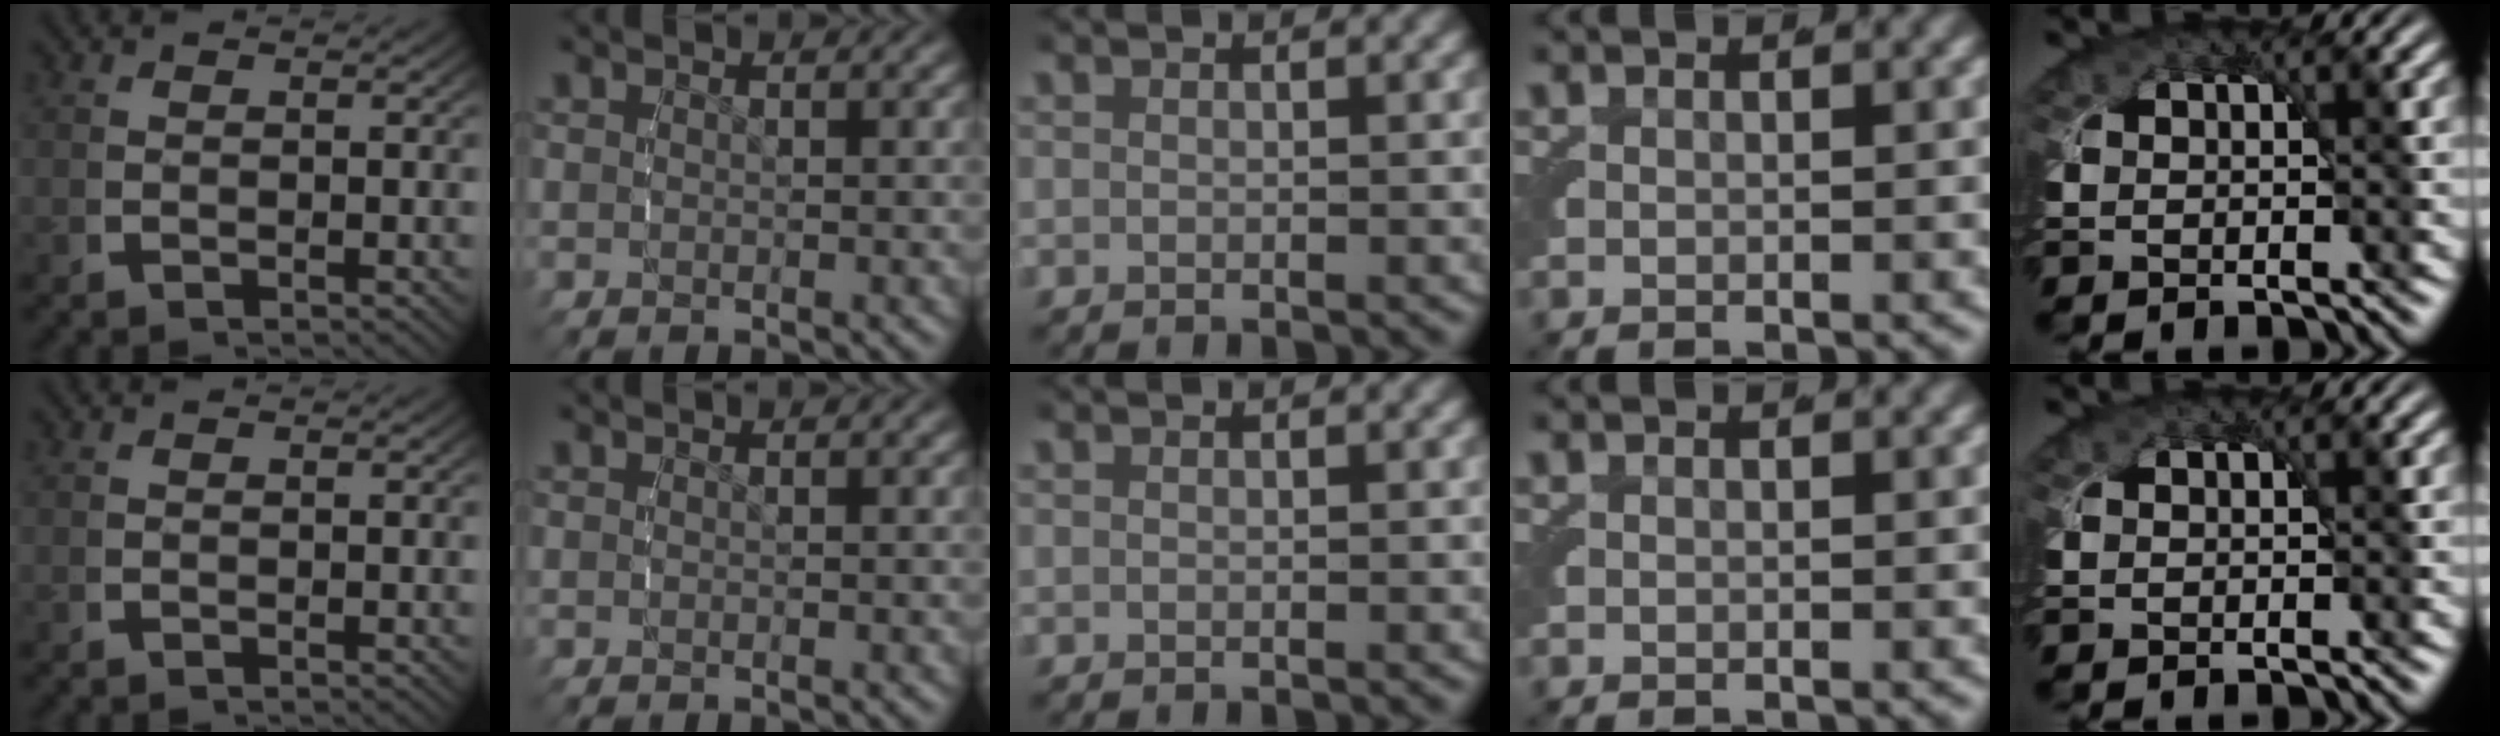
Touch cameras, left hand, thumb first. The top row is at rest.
{}